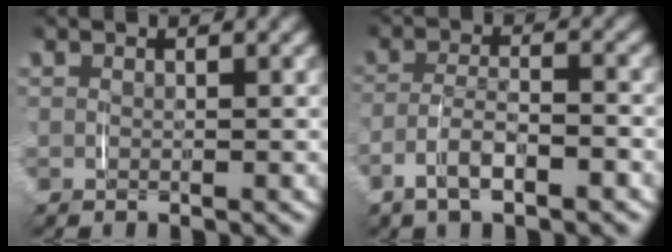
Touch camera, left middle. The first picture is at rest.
{"total": 3.6, "force": [-2.0, 1.4, 2.6], "torque": [-0.047, 0.003, -0.038]}